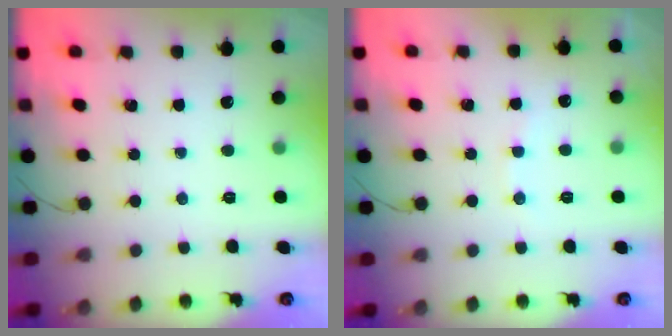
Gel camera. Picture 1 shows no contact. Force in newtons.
{"total": 5.9, "press": 5.8, "slide": 1.0}